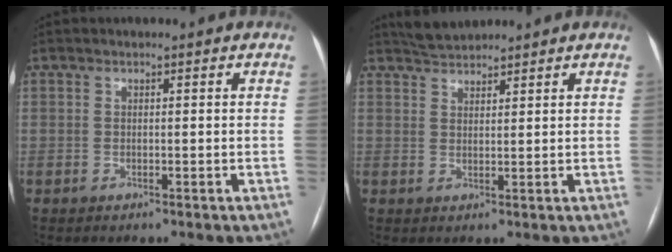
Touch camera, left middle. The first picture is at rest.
{"total": 3.4, "force": [3.3, 0.5, 0.6], "torque": [-0.017, 0.019, 0.064]}